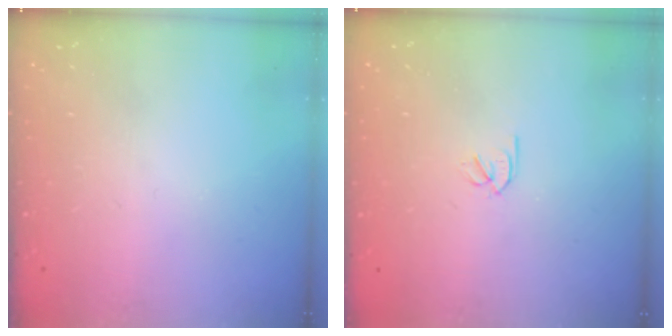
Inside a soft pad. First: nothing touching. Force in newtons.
{"total": 1.8, "press": 1.7, "slide": 0.5}